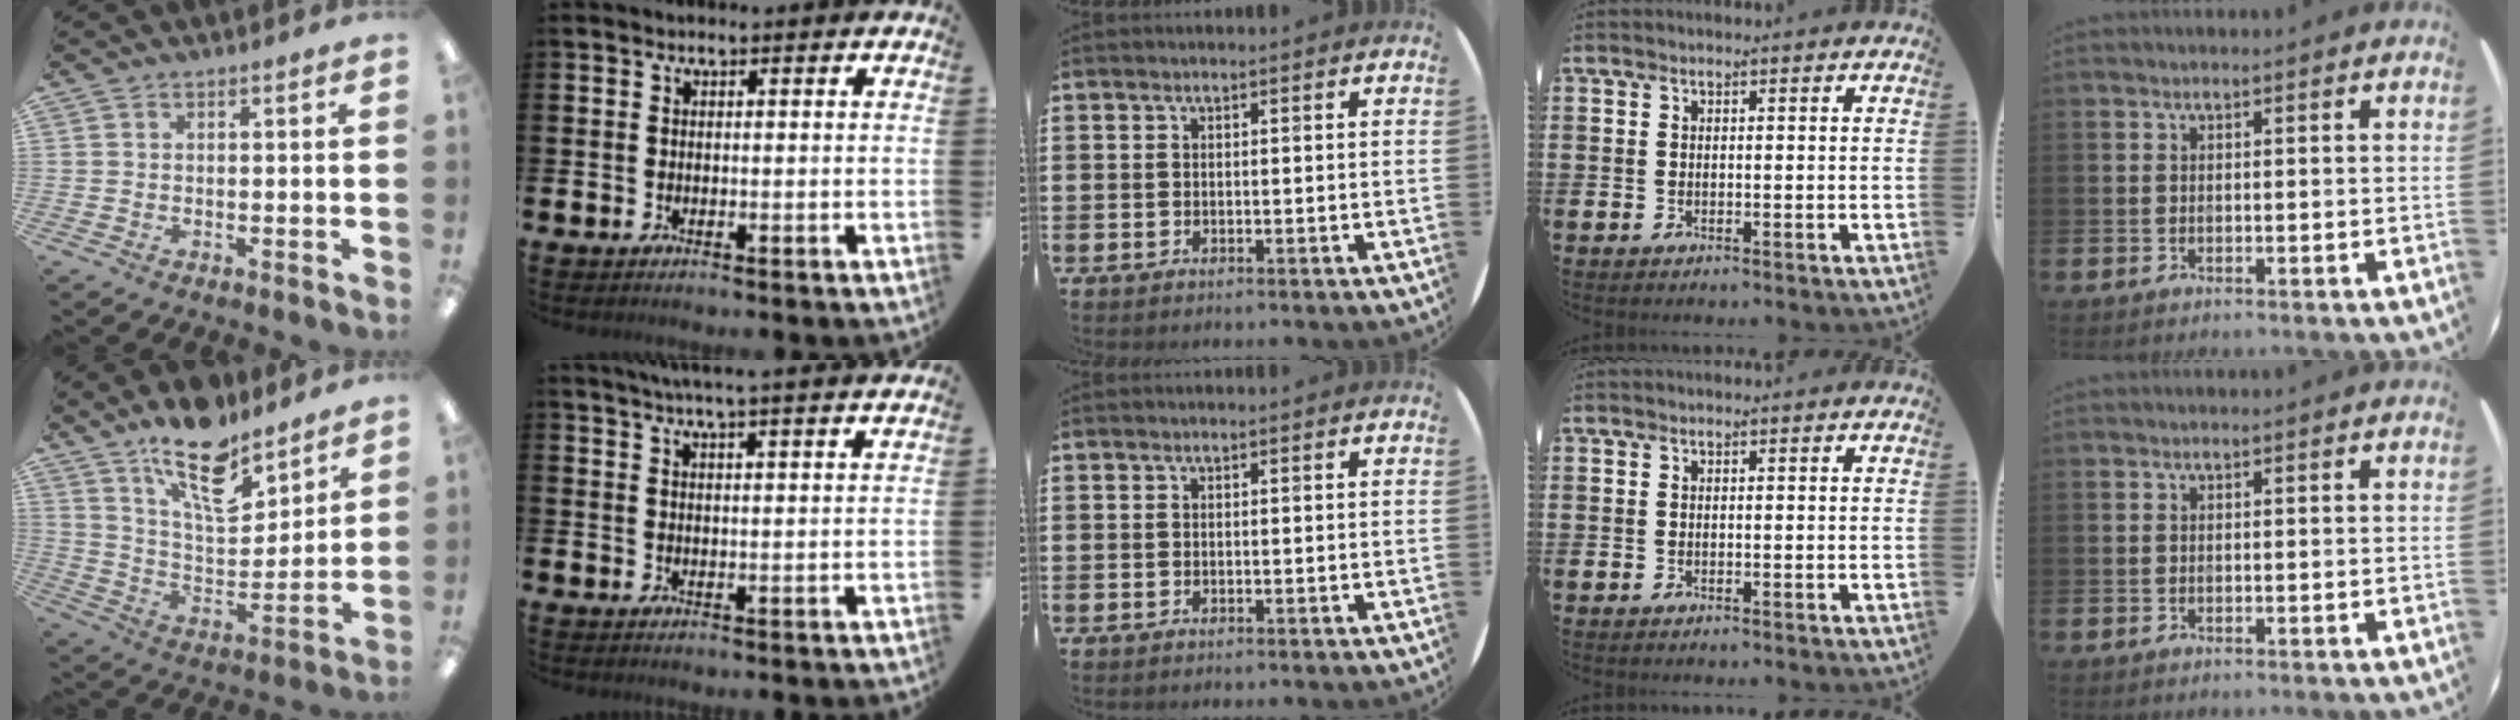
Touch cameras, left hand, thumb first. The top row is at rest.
{"thumb": {"total": 16.7, "force": [12.0, 6.8, 9.4], "torque": [-0.151, -0.071, 0.207]}, "index": {"total": 4.6, "force": [4.3, -1.0, 1.3], "torque": [-0.028, -0.020, 0.076]}}